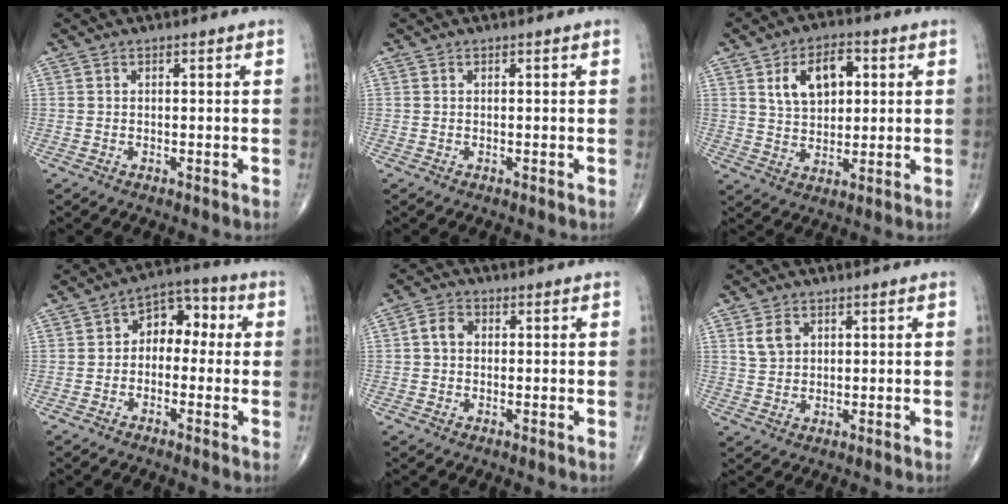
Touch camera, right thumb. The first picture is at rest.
{"total": 0.0}
{"total": 10.2, "force": [3.2, 6.3, 7.4], "torque": [-0.094, -0.002, 0.053]}
{"total": 7.8, "force": [0.2, 5.5, 5.6], "torque": [-0.041, 0.038, -0.016]}
{"total": 3.5, "force": [0.2, 2.8, 2.2], "torque": [-0.033, 0.012, -0.003]}
{"total": 4.0, "force": [1.7, 3.0, 2.1], "torque": [-0.029, -0.005, 0.036]}